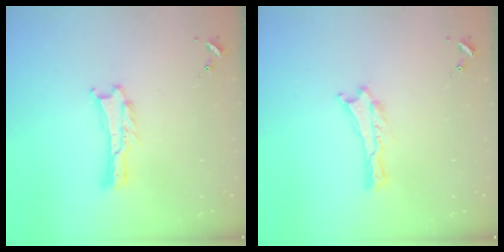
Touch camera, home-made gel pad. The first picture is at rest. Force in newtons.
{"total": 0.0}